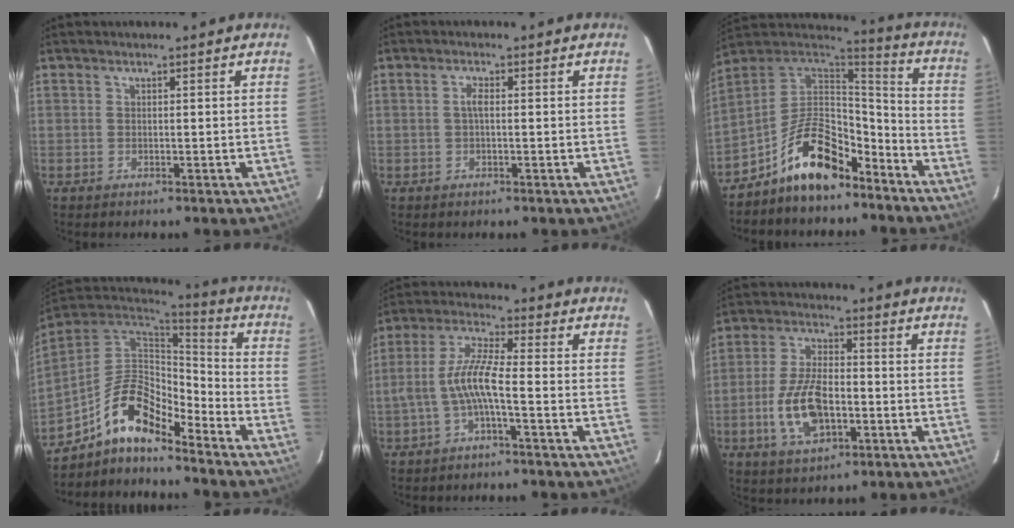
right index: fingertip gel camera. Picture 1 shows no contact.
{"total": 1.5, "force": [0.0, 0.4, 1.5], "torque": [-0.030, 0.004, -0.003]}
{"total": 16.0, "force": [-10.3, 7.6, 9.6], "torque": [-0.193, 0.033, -0.168]}
{"total": 13.1, "force": [-9.5, 4.6, 7.7], "torque": [-0.153, 0.012, -0.186]}
{"total": 7.4, "force": [-2.5, 0.8, 7.0], "torque": [-0.161, 0.012, -0.044]}
{"total": 11.7, "force": [-3.4, 5.9, 9.6], "torque": [-0.198, 0.002, -0.058]}